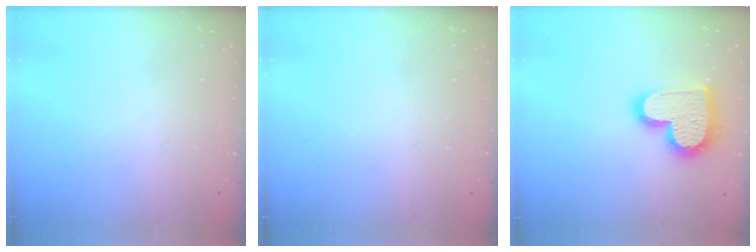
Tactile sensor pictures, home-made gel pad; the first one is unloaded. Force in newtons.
{"total": 0.0}
{"total": 17.1, "press": 17.1, "slide": 1.1}